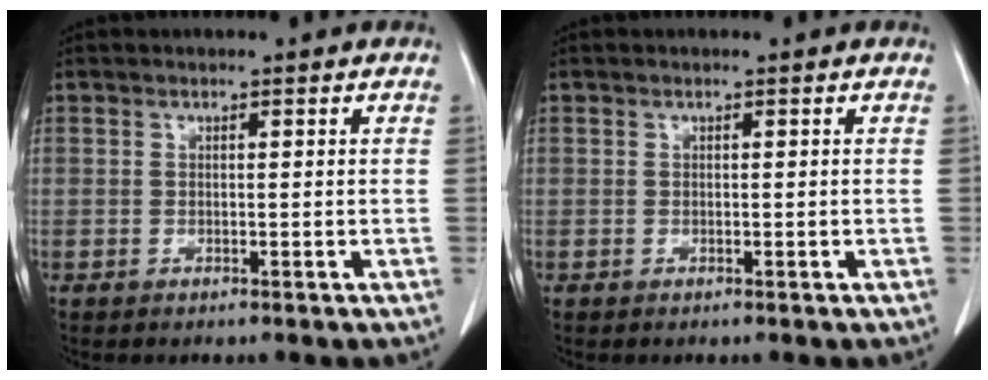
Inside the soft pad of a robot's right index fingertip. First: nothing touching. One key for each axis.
{"total": 0.0}